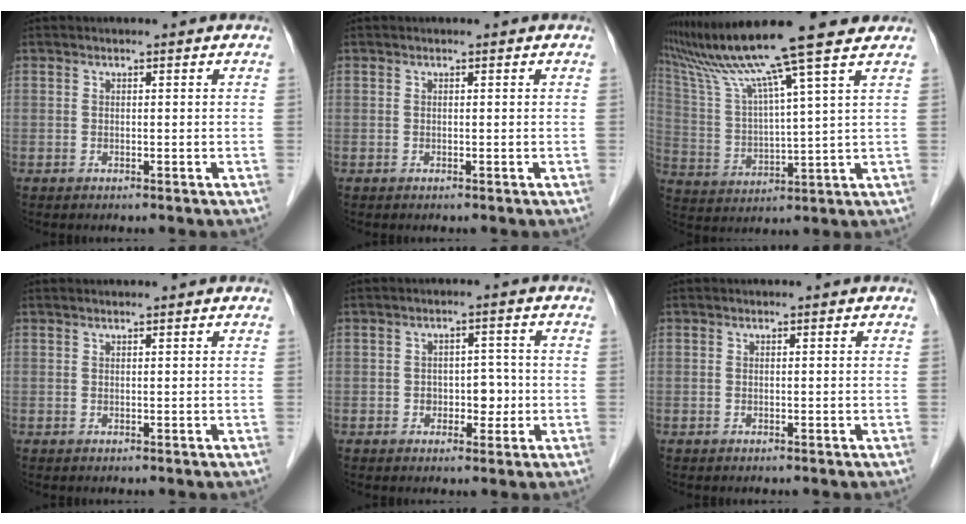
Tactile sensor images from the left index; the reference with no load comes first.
{"total": 0.0}
{"total": 15.0, "force": [12.1, -2.3, 8.5], "torque": [-0.159, 0.005, 0.203]}
{"total": 1.2, "force": [1.1, -0.1, 0.5], "torque": [-0.008, 0.016, 0.023]}
{"total": 3.6, "force": [-0.7, 2.4, 2.6], "torque": [-0.031, 0.010, -0.006]}
{"total": 0.0}